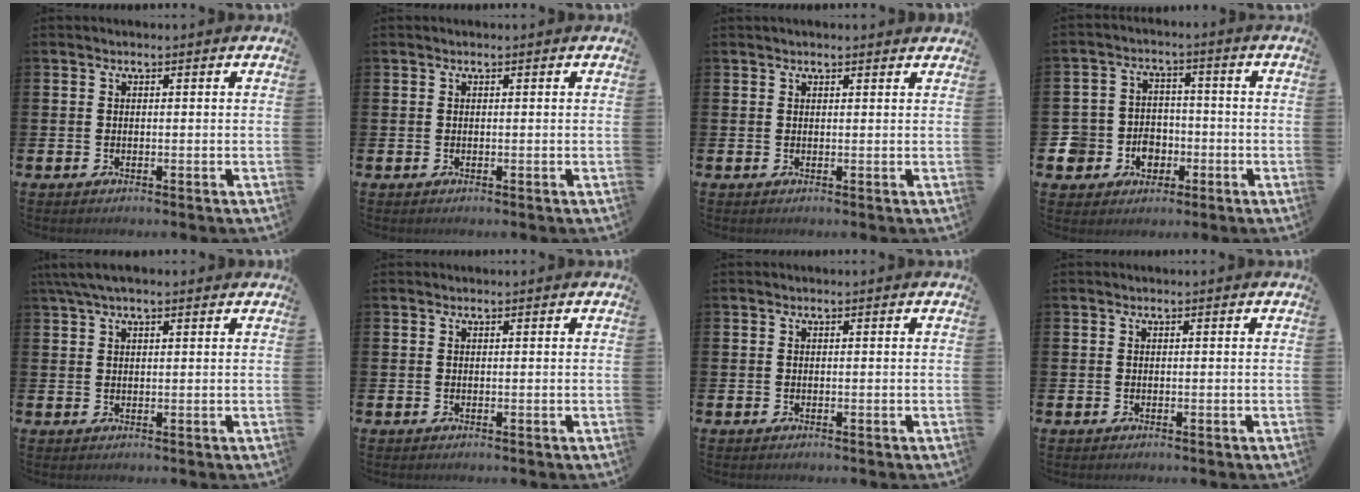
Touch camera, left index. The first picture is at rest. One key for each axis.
{"total": 0.0}
{"total": 1.0, "fx": 1.0, "fy": 0.1, "fz": 0.1, "tx": -0.003, "ty": 0.004, "tz": 0.019}
{"total": 5.4, "fx": -1.5, "fy": 5.1, "fz": 0.4, "tx": -0.039, "ty": 0.003, "tz": -0.028}
{"total": 3.4, "fx": 2.5, "fy": 1.0, "fz": 2.2, "tx": -0.047, "ty": 0.004, "tz": 0.045}
{"total": 0.0}
{"total": 0.0}
{"total": 0.0}